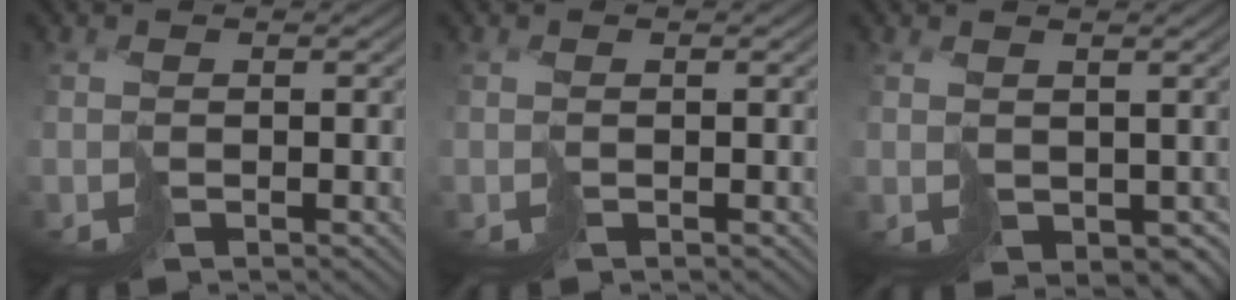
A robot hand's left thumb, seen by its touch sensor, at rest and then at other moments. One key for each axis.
{"total": 0.0}
{"total": 2.7, "fx": 0.6, "fy": 1.8, "fz": 1.9, "tx": -0.044, "ty": -0.011, "tz": 0.015}